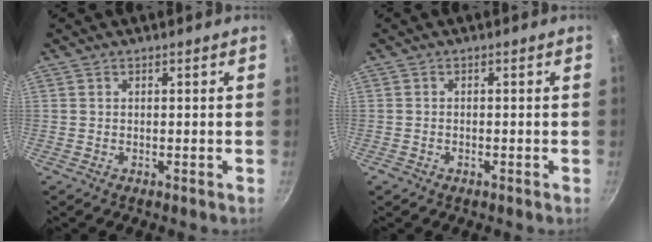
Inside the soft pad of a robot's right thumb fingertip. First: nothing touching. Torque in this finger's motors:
{"motor_torque": [-0.21, 0.20, 0.09, 0.23, 0.02]}